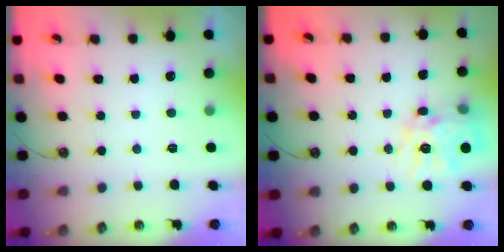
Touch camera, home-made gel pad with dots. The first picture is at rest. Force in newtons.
{"total": 14.1, "press": 14.1, "slide": 1.2}